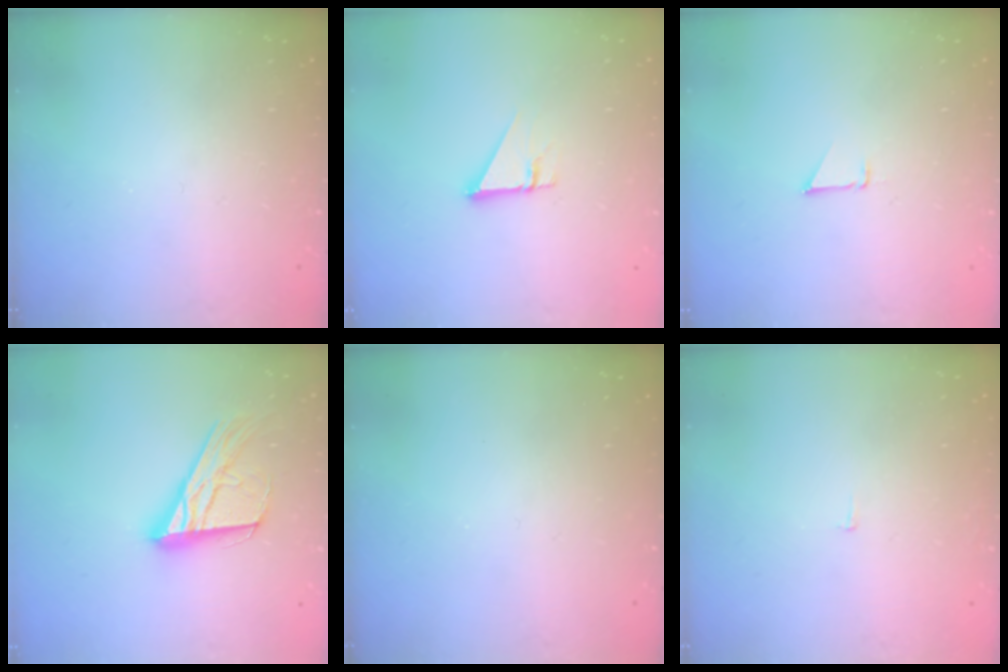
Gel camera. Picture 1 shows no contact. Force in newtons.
{"total": 2.7, "press": 2.7, "slide": 0.2}
{"total": 0.9, "press": 0.9, "slide": 0.1}
{"total": 17.6, "press": 17.5, "slide": 1.7}
{"total": 0.0}
{"total": 2.2, "press": 2.2, "slide": 0.1}